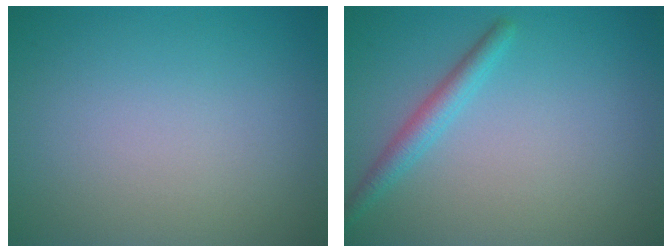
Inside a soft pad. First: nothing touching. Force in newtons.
{"total": 2.1, "press": 2.1, "slide": 0.2}